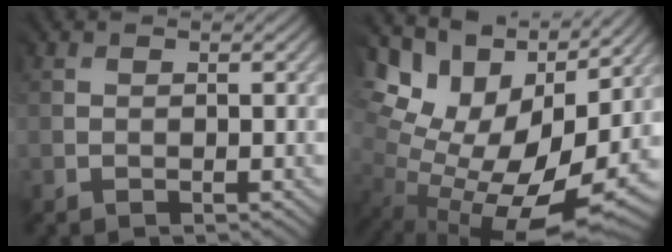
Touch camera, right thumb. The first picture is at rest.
{"total": 14.7, "force": [3.2, 8.9, 11.2], "torque": [-0.175, 0.021, 0.104]}